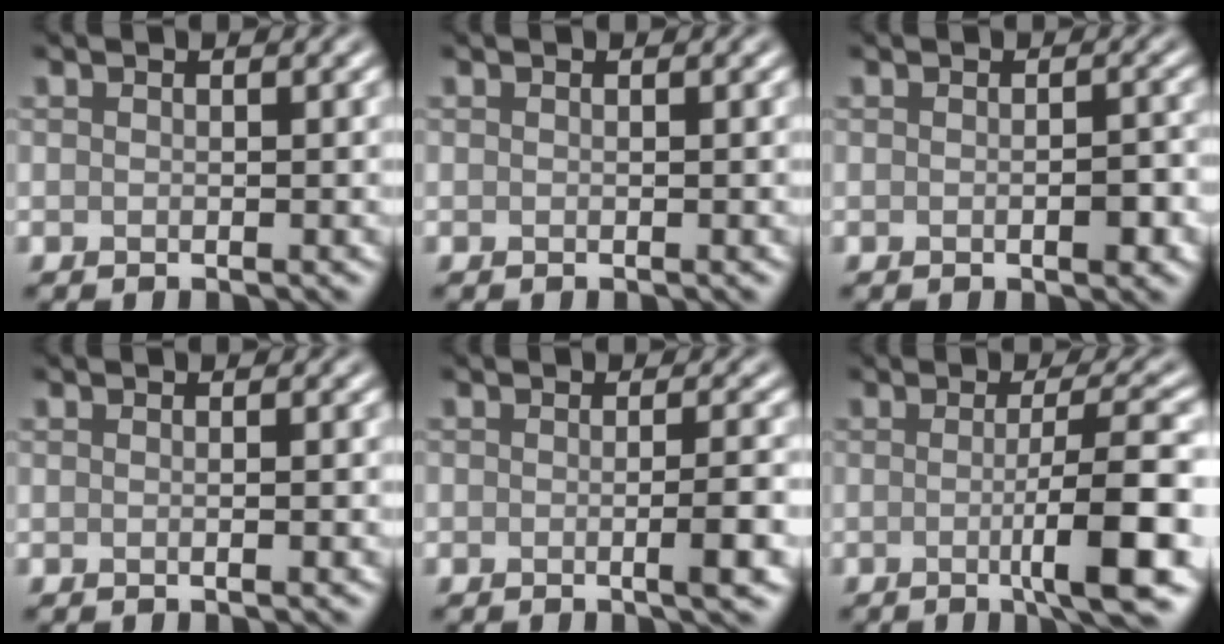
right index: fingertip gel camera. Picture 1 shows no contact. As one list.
[{"total": 0.0}, {"total": 1.8, "force": [-0.5, 0.5, 1.6], "torque": [-0.024, -0.001, -0.006]}, {"total": 0.8, "force": [-0.1, 0.2, 0.8], "torque": [-0.008, 0.000, -0.003]}, {"total": 2.7, "force": [-0.6, 0.5, 2.6], "torque": [-0.035, 0.001, -0.014]}, {"total": 7.1, "force": [-1.2, 1.0, 6.9], "torque": [-0.101, -0.002, -0.022]}]